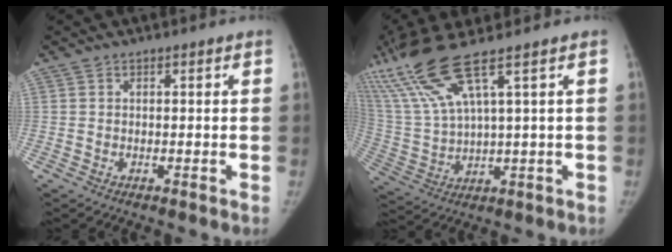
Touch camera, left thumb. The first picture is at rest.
{"total": 14.4, "force": [8.3, 1.4, 11.8], "torque": [-0.278, -0.024, 0.176]}